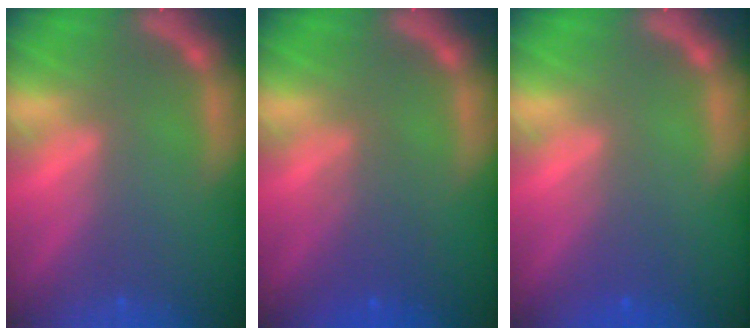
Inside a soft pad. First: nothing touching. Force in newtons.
{"total": 3.0}
{"total": 2.0}